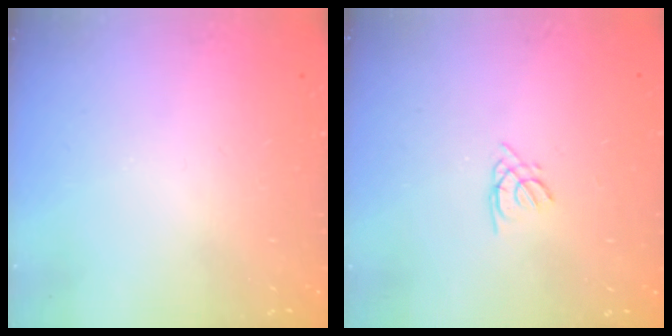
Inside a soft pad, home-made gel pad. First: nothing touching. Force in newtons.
{"total": 1.4, "press": 1.3, "slide": 0.3}